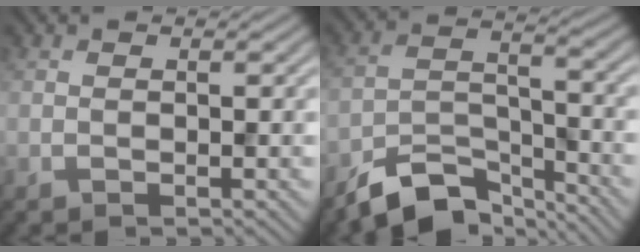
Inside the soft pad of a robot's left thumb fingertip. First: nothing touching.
{"total": 8.3, "force": [-6.8, 3.1, 3.7], "torque": [-0.063, -0.003, -0.138]}